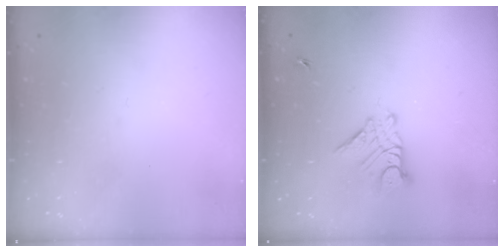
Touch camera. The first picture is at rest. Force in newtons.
{"total": 8.8, "press": 8.8, "slide": 0.5}